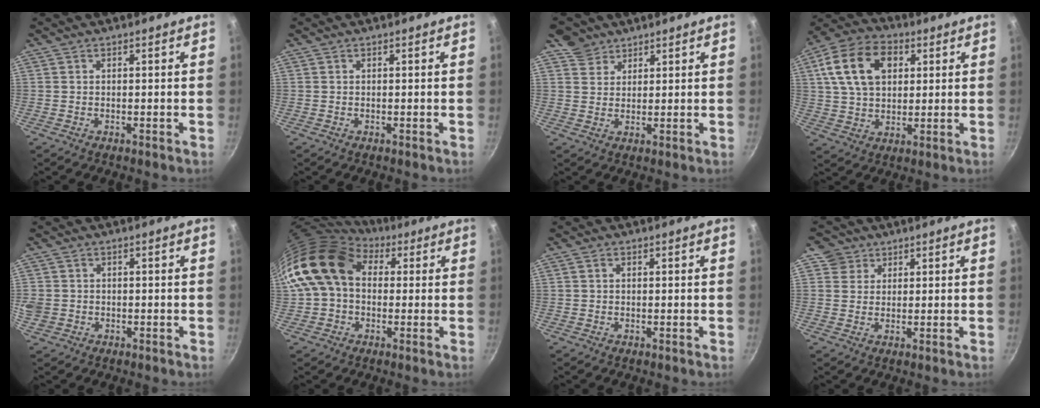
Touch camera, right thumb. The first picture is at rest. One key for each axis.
{"total": 0.0}
{"total": 4.2, "fx": 3.0, "fy": 3.0, "fz": 0.2, "tx": 0.024, "ty": -0.004, "tz": 0.051}
{"total": 15.2, "fx": 4.6, "fy": 10.4, "fz": 10.2, "tx": -0.167, "ty": 0.007, "tz": 0.070}
{"total": 4.7, "fx": -0.4, "fy": 4.3, "fz": 1.9, "tx": -0.046, "ty": 0.004, "tz": -0.005}
{"total": 14.5, "fx": 2.8, "fy": 10.9, "fz": 9.0, "tx": -0.143, "ty": 0.024, "tz": 0.033}
{"total": 0.9, "fx": 0.1, "fy": 0.7, "fz": 0.5, "tx": -0.010, "ty": 0.006, "tz": 0.002}
{"total": 3.8, "fx": 1.8, "fy": 3.4, "fz": 0.2, "tx": 0.034, "ty": 0.004, "tz": 0.025}